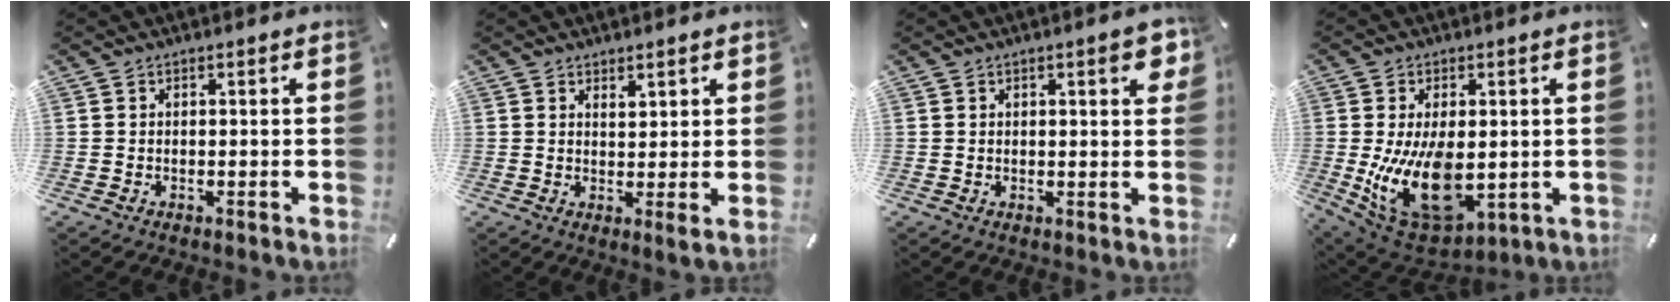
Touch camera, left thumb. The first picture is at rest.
{"total": 2.3, "force": [1.7, 0.3, 1.5], "torque": [-0.025, -0.013, 0.030]}
{"total": 4.5, "force": [1.9, 1.7, 3.7], "torque": [-0.050, -0.003, 0.027]}
{"total": 16.7, "force": [-1.0, 10.3, 13.0], "torque": [-0.246, -0.018, -0.007]}